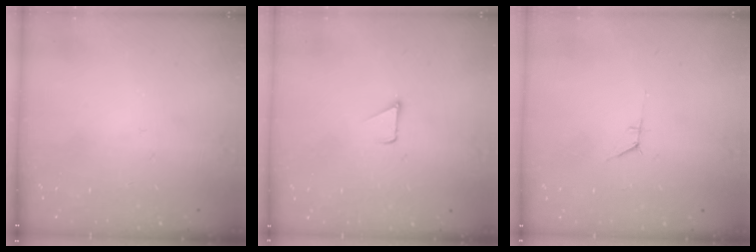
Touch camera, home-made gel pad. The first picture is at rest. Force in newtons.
{"total": 1.2, "press": 1.2, "slide": 0.1}
{"total": 5.2, "press": 4.5, "slide": 2.5}